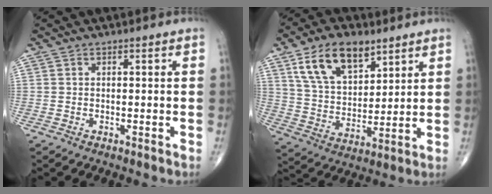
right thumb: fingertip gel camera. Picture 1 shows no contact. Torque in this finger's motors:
{"motor_torque": [0.89, 1.40, 0.20, -0.03, 0.18]}